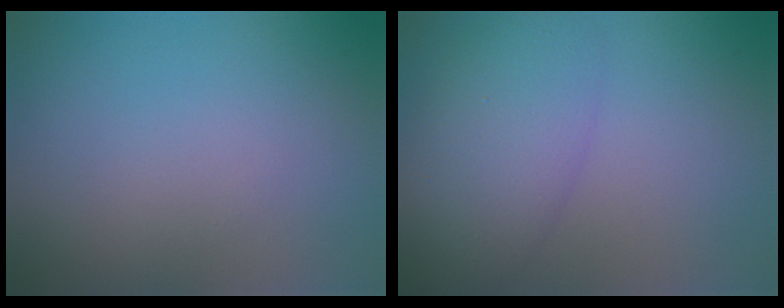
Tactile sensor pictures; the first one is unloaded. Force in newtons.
{"total": 5.7, "press": 5.7, "slide": 0.2}